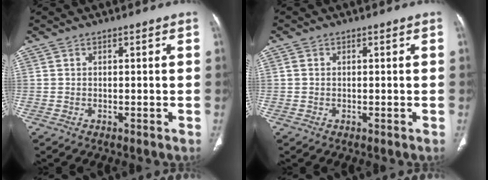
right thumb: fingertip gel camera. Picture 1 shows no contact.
{"total": 0.8, "force": [0.1, 0.7, 0.4], "torque": [-0.007, 0.001, 0.002]}